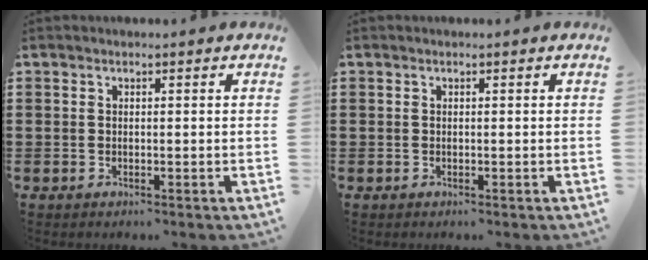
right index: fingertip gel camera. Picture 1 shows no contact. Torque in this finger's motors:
{"motor_torque": [0.49, 0.96, 0.00, 0.00]}